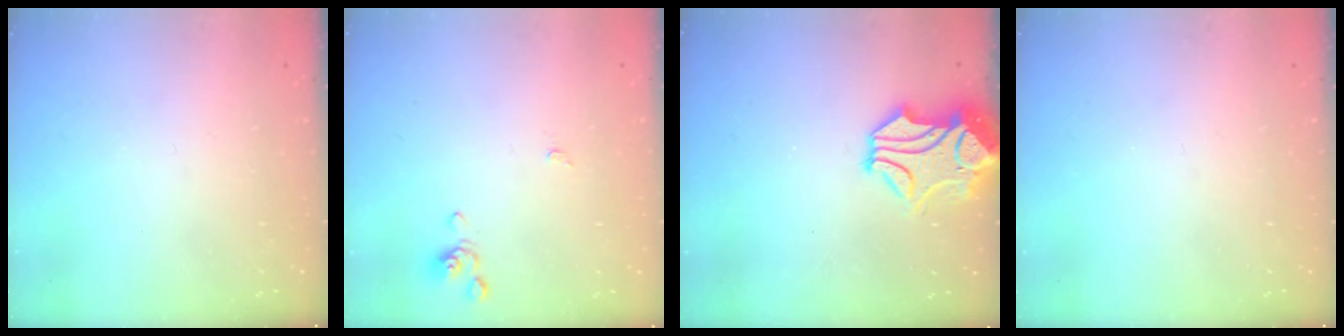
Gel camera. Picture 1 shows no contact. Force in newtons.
{"total": 0.0}
{"total": 2.3, "press": 1.9, "slide": 1.3}
{"total": 0.0}